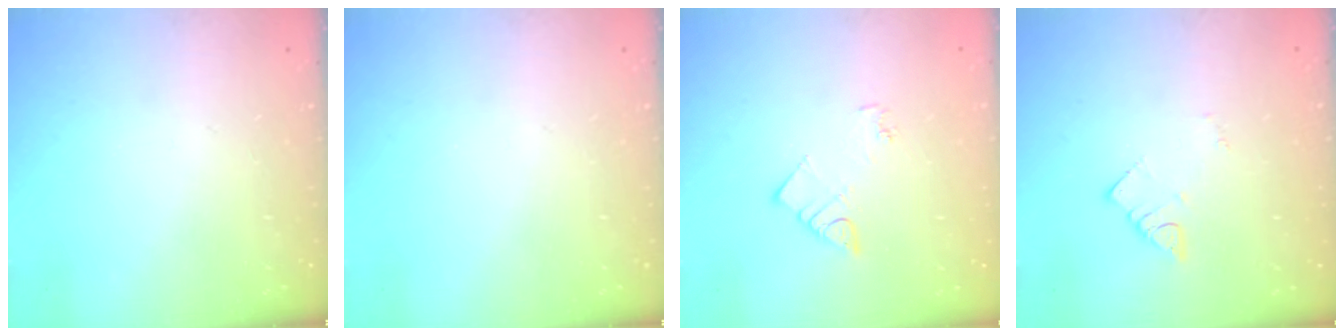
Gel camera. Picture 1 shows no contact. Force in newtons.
{"total": 0.0}
{"total": 3.8, "press": 3.7, "slide": 0.6}
{"total": 2.7, "press": 2.7, "slide": 0.1}